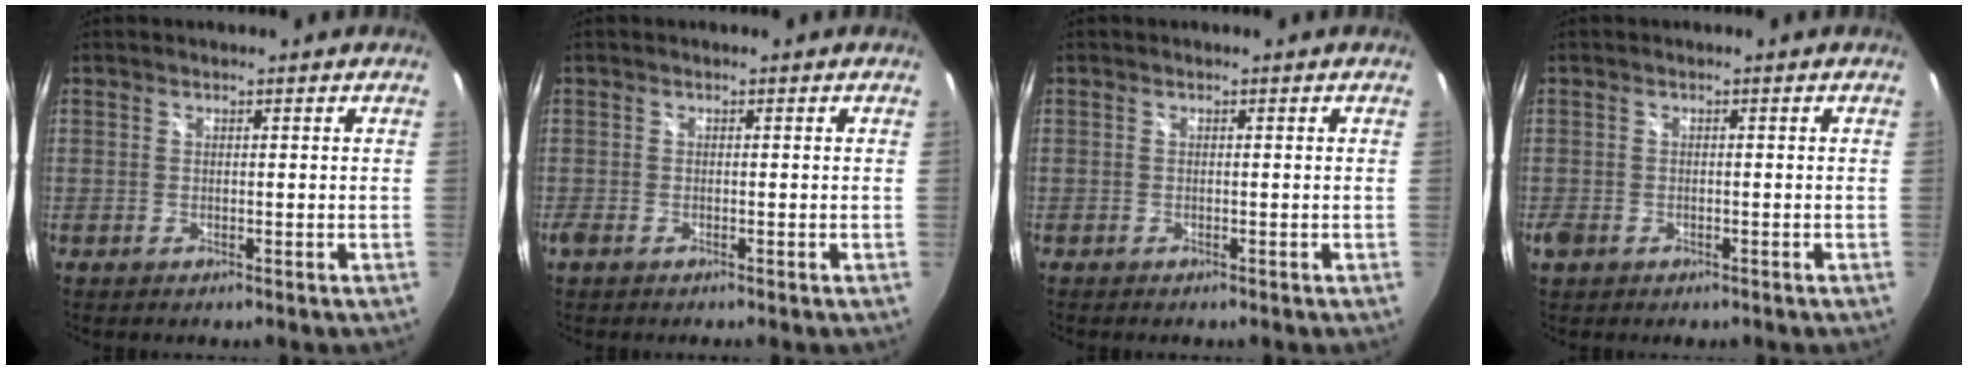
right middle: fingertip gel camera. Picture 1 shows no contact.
{"total": 1.1, "force": [-0.9, 0.2, 0.6], "torque": [-0.016, -0.004, -0.019]}
{"total": 0.0}
{"total": 2.9, "force": [-1.6, 1.9, 1.4], "torque": [-0.032, -0.006, -0.028]}